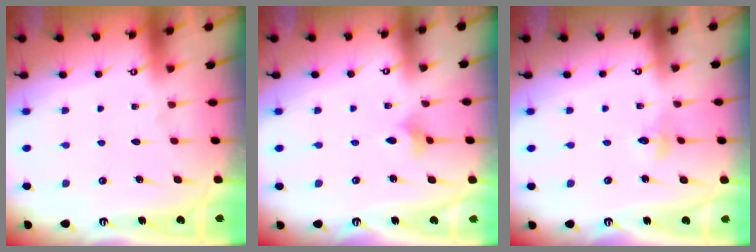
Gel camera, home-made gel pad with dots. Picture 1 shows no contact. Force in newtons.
{"total": 2.1, "press": 2.0, "slide": 0.5}
{"total": 2.8, "press": 2.7, "slide": 0.3}